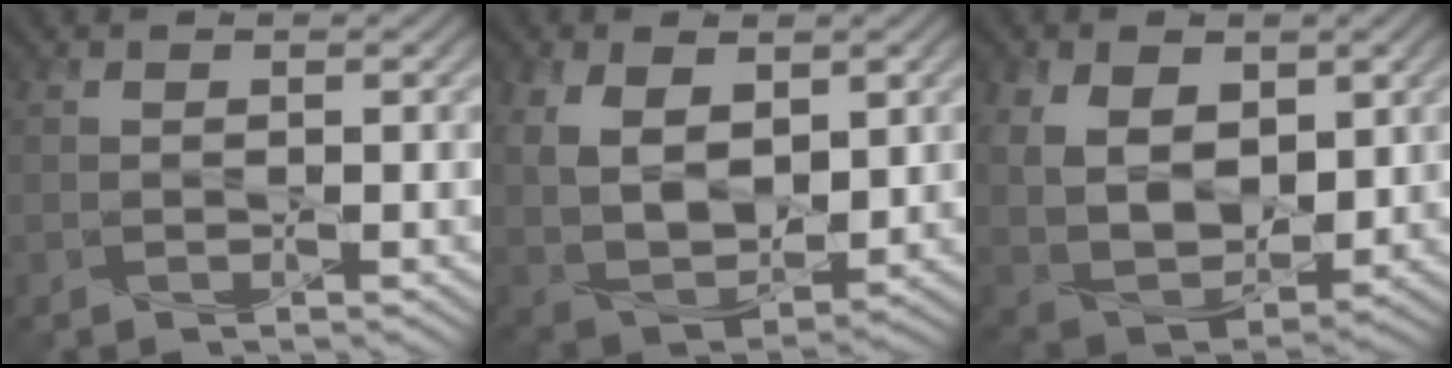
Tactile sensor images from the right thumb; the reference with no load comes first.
{"total": 10.0, "force": [2.9, 6.3, 7.3], "torque": [-0.170, -0.011, 0.058]}
{"total": 11.0, "force": [3.1, 7.4, 7.5], "torque": [-0.174, -0.009, 0.052]}